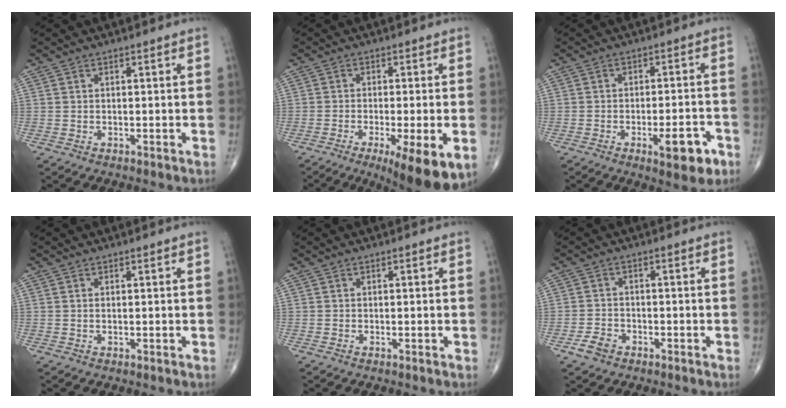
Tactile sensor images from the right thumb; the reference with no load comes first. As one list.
[{"total": 12.2, "force": [-5.0, 2.8, 10.7], "torque": [-0.139, -0.013, -0.070]}, {"total": 8.1, "force": [-3.8, 2.7, 6.6], "torque": [-0.083, 0.016, -0.049]}, {"total": 0.0}, {"total": 0.0}, {"total": 3.1, "force": [-1.9, 2.1, 1.2], "torque": [-0.020, 0.014, -0.033]}]